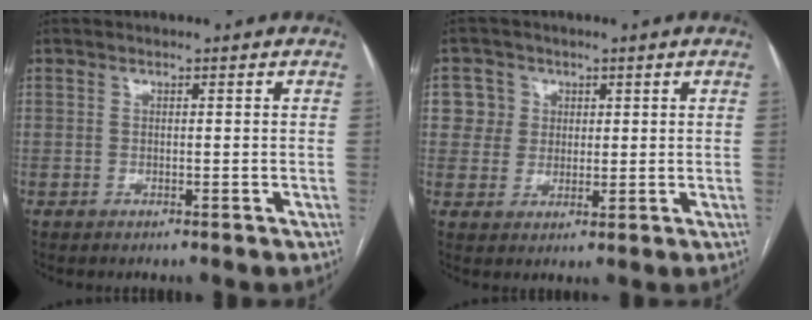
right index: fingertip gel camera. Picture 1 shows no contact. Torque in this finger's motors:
{"motor_torque": [0.94, 1.19, 0.33, 0.14]}